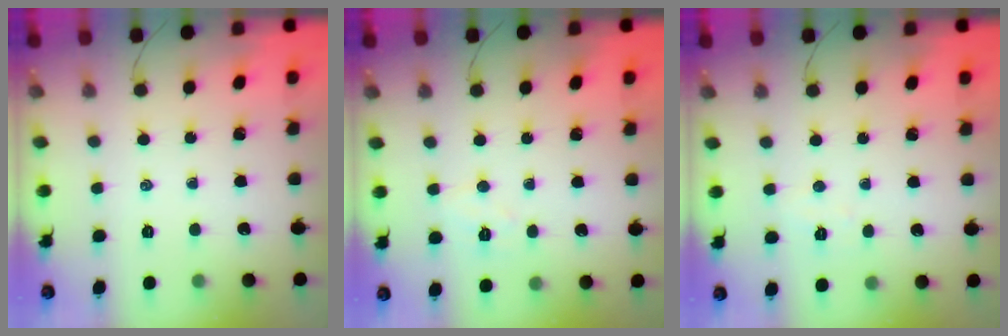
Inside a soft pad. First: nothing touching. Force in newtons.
{"total": 4.5, "press": 4.4, "slide": 0.8}
{"total": 4.0, "press": 3.9, "slide": 0.8}